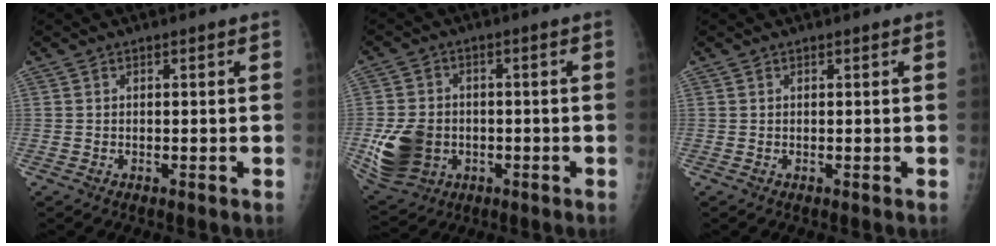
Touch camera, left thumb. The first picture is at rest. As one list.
[{"total": 11.2, "force": [-2.3, 9.0, 6.3], "torque": [-0.114, 0.006, -0.031]}, {"total": 0.0}]